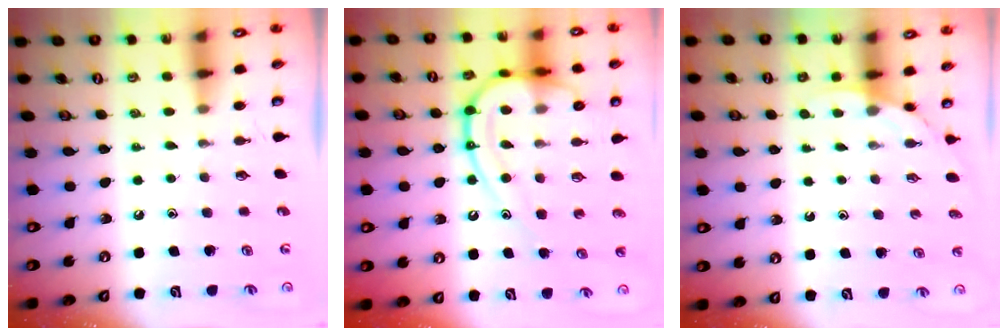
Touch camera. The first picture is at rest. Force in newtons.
{"total": 15.9, "press": 15.9, "slide": 1.1}
{"total": 3.6, "press": 3.6, "slide": 0.2}